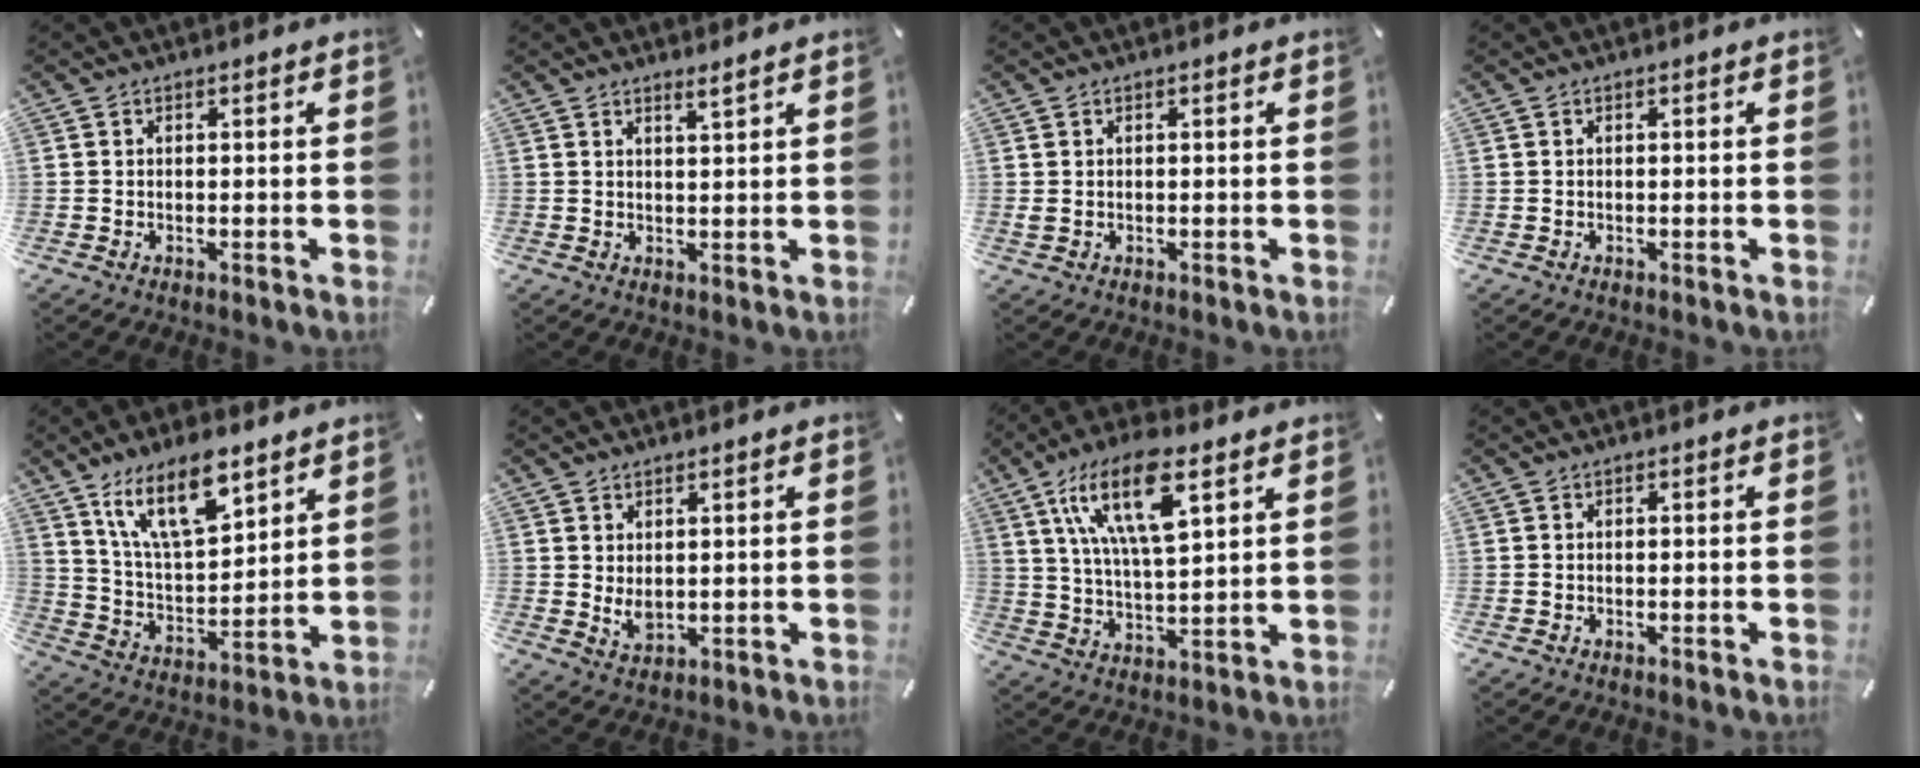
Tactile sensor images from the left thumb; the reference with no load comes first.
{"total": 2.2, "force": [2.0, -0.3, 0.9], "torque": [-0.020, -0.009, 0.036]}
{"total": 0.6, "force": [0.2, 0.3, 0.5], "torque": [-0.010, 0.001, 0.003]}
{"total": 0.0}
{"total": 15.9, "force": [10.5, 6.6, 9.9], "torque": [-0.194, -0.042, 0.185]}
{"total": 3.6, "force": [1.1, 2.4, 2.4], "torque": [-0.053, -0.004, 0.022]}
{"total": 17.4, "force": [9.2, 6.5, 13.4], "torque": [-0.267, -0.015, 0.155]}
{"total": 0.0}